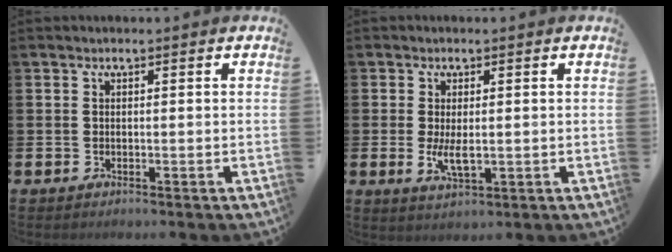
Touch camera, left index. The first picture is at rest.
{"total": 3.4, "force": [0.2, 1.3, 3.1], "torque": [-0.048, -0.003, 0.001]}